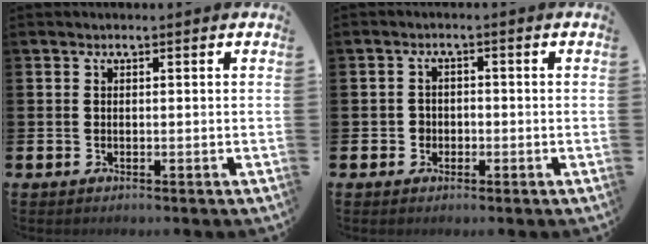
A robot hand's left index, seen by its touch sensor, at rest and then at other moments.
{"total": 1.8, "force": [-0.8, 1.6, 0.2], "torque": [-0.007, 0.003, -0.020]}